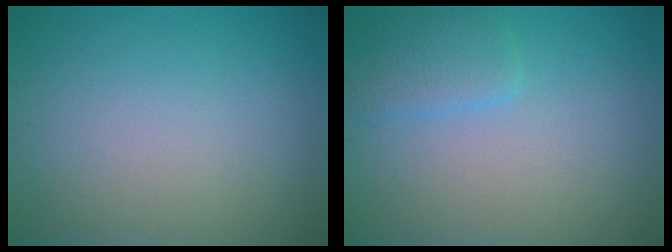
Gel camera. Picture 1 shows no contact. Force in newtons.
{"total": 2.4, "press": 2.3, "slide": 0.2}